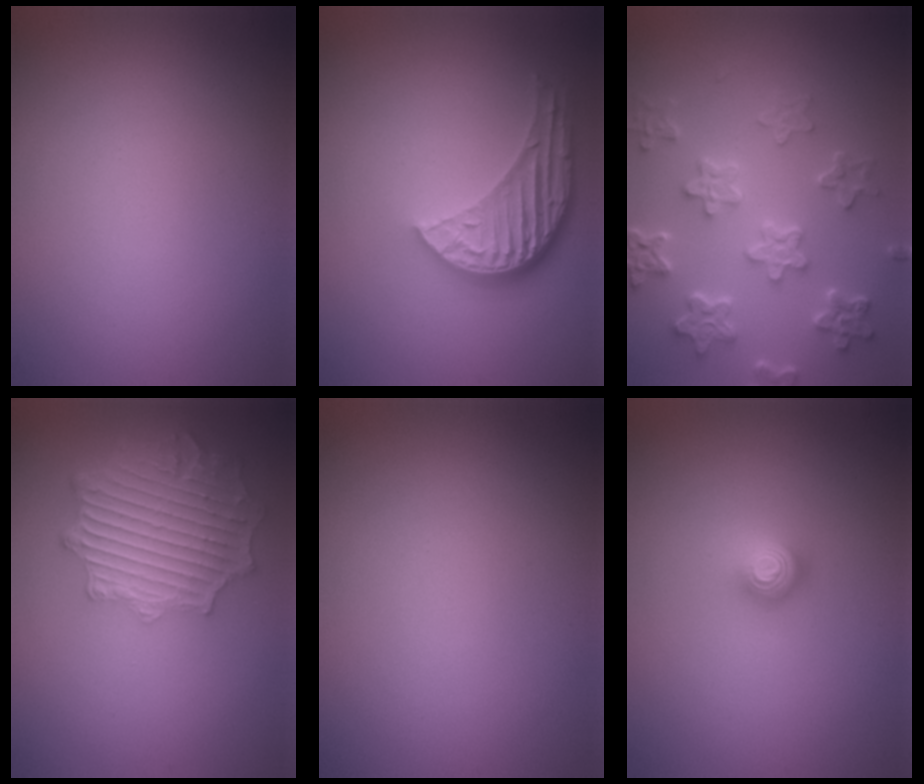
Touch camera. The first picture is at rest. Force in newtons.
{"total": 5.3, "press": 3.9, "slide": 3.5}
{"total": 6.2, "press": 4.6, "slide": 4.2}
{"total": 6.9, "press": 5.5, "slide": 4.2}
{"total": 0.0}
{"total": 2.3, "press": 1.5, "slide": 1.7}